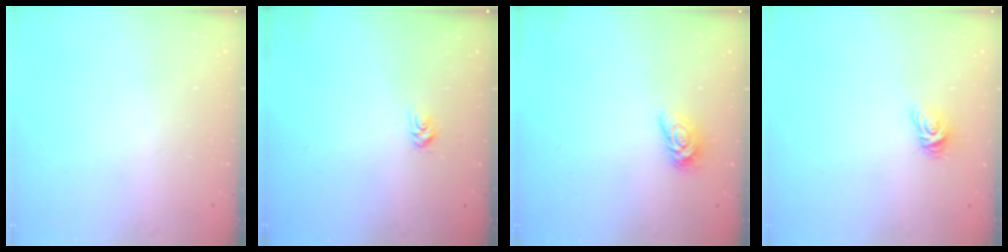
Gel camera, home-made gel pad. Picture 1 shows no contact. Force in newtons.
{"total": 4.3, "press": 4.2, "slide": 0.5}
{"total": 6.0, "press": 6.0, "slide": 0.3}
{"total": 6.9, "press": 6.9, "slide": 0.5}